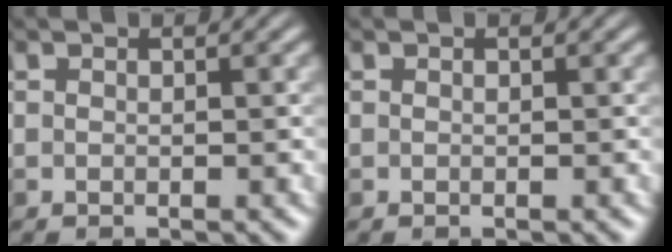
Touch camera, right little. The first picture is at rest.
{"total": 0.0}